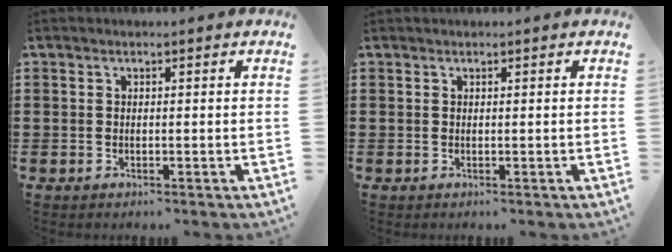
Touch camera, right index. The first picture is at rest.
{"total": 0.0}